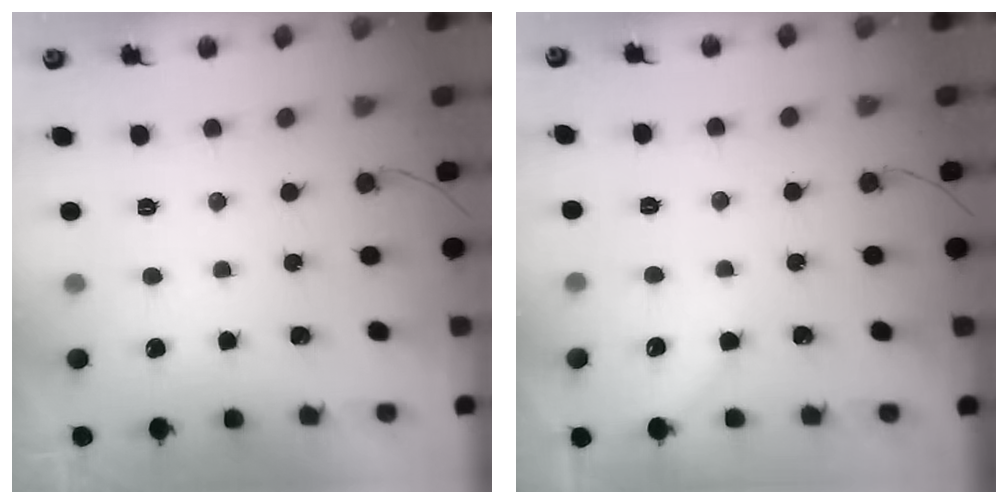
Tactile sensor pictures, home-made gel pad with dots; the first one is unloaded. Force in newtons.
{"total": 2.9, "press": 2.8, "slide": 0.4}